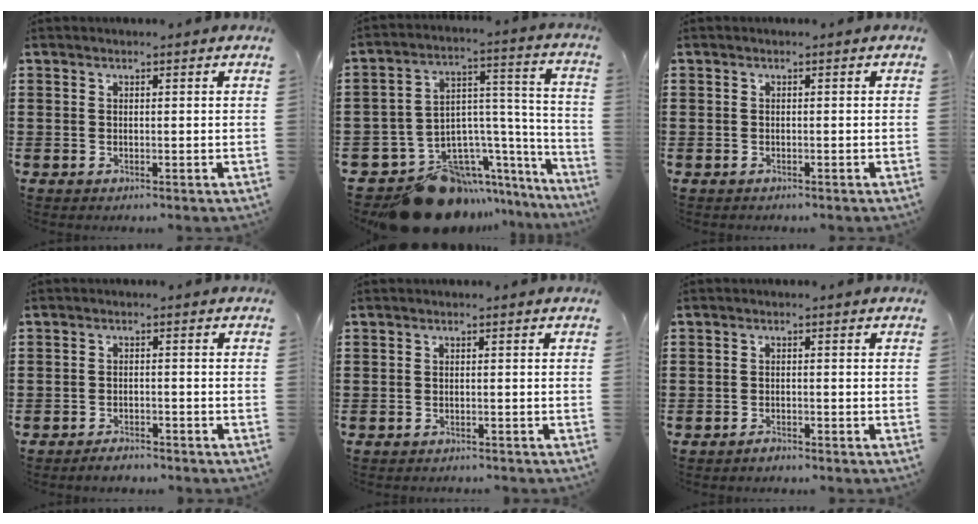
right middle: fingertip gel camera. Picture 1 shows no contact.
{"total": 15.4, "force": [-12.1, 7.7, 5.6], "torque": [-0.083, 0.040, -0.196]}
{"total": 0.5, "force": [-0.3, 0.5, -0.1], "torque": [0.001, 0.004, -0.008]}
{"total": 1.8, "force": [-1.8, 0.2, 0.3], "torque": [-0.011, 0.000, -0.035]}
{"total": 0.7, "force": [-0.7, 0.0, 0.0], "torque": [-0.002, 0.000, -0.014]}
{"total": 1.2, "force": [-1.1, 0.4, 0.2], "torque": [-0.005, 0.002, -0.024]}